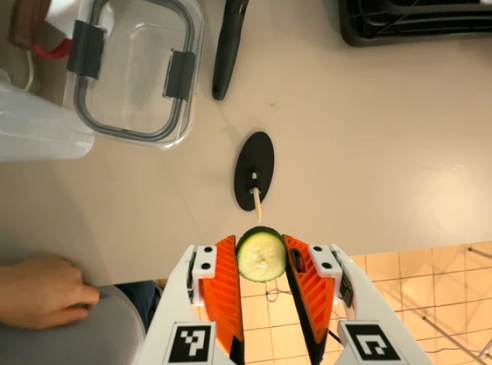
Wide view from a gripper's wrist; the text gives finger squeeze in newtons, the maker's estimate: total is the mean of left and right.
{"total": 5.7, "left": 5.7, "right": 5.8}